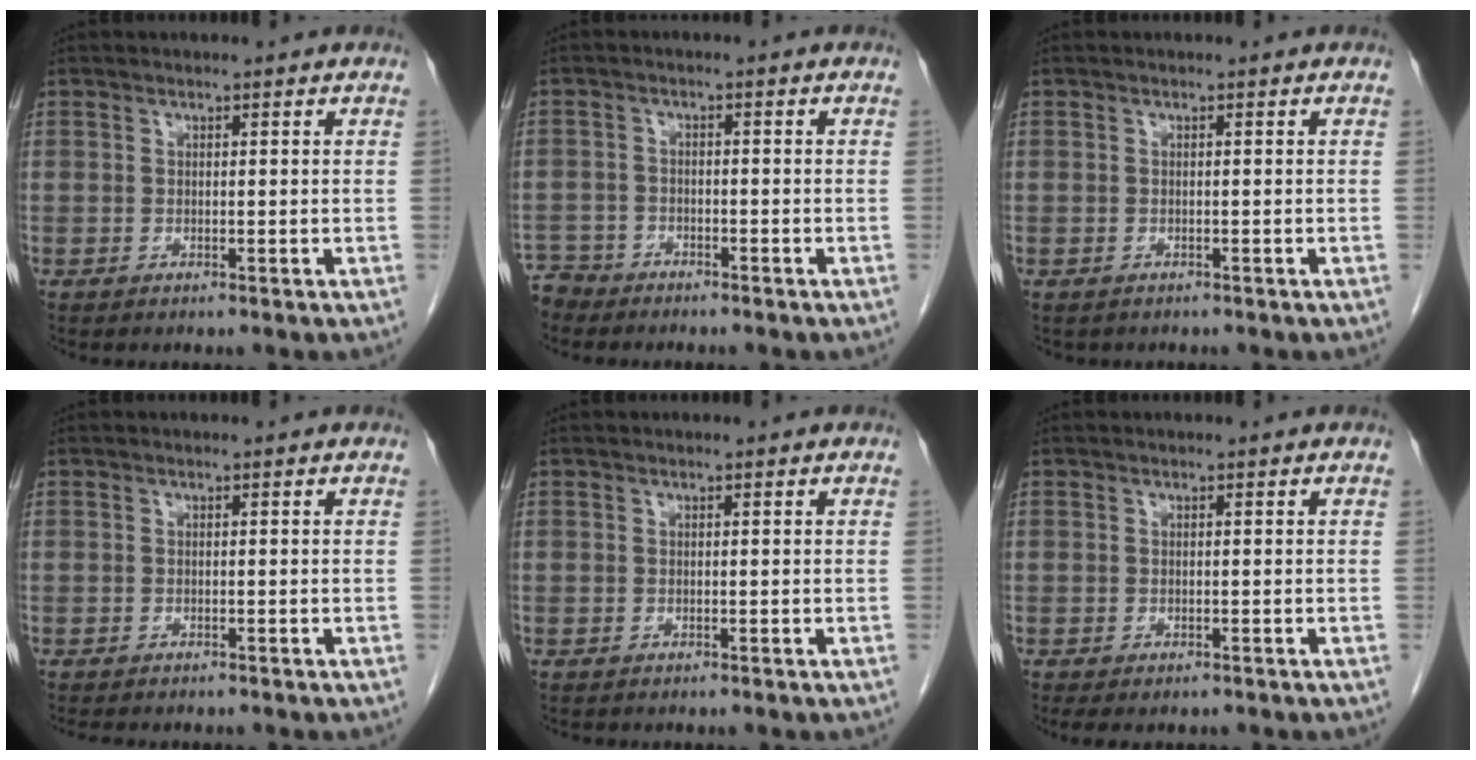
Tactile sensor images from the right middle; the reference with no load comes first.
{"total": 4.1, "force": [-3.7, 1.5, -0.7], "torque": [0.010, -0.003, -0.074]}
{"total": 0.8, "force": [-0.6, 0.5, 0.0], "torque": [-0.013, 0.000, -0.008]}
{"total": 3.7, "force": [-3.2, 1.0, 1.6], "torque": [-0.026, -0.010, -0.039]}
{"total": 0.0}
{"total": 2.8, "force": [-2.2, 1.2, 1.2], "torque": [-0.013, -0.006, -0.027]}